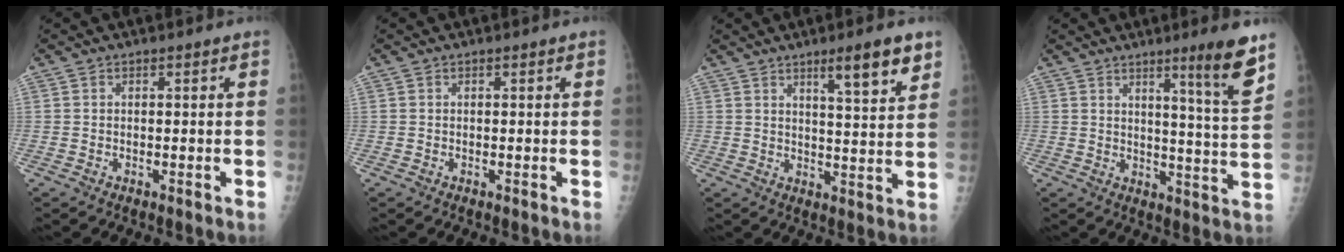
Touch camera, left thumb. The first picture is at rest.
{"total": 0.0}
{"total": 8.9, "force": [5.5, 1.3, 6.9], "torque": [-0.095, -0.032, 0.083]}
{"total": 10.3, "force": [6.4, -0.4, 8.1], "torque": [-0.109, -0.050, 0.092]}